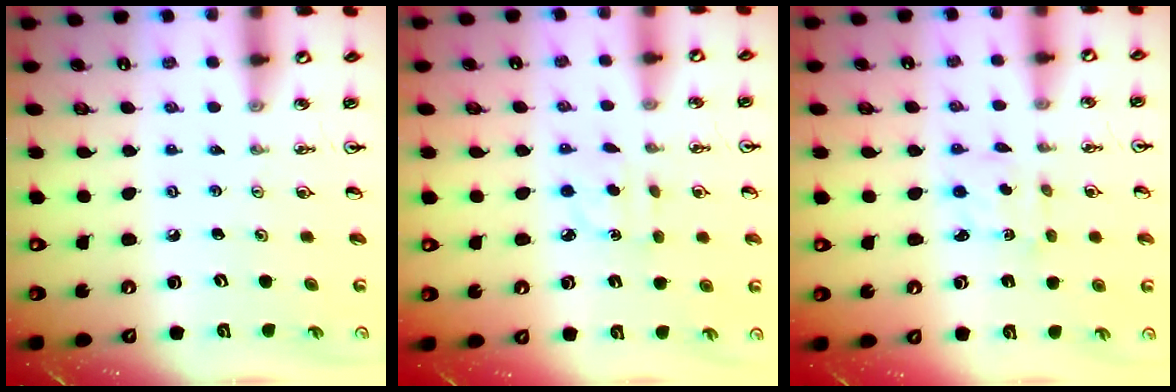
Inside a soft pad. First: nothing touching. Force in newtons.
{"total": 3.4, "press": 3.3, "slide": 0.5}
{"total": 2.7, "press": 2.7, "slide": 0.5}